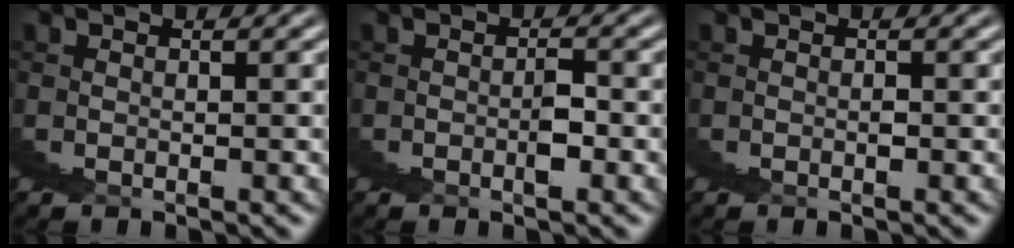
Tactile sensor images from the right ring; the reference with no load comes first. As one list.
[{"total": 0.0}, {"total": 0.0}]